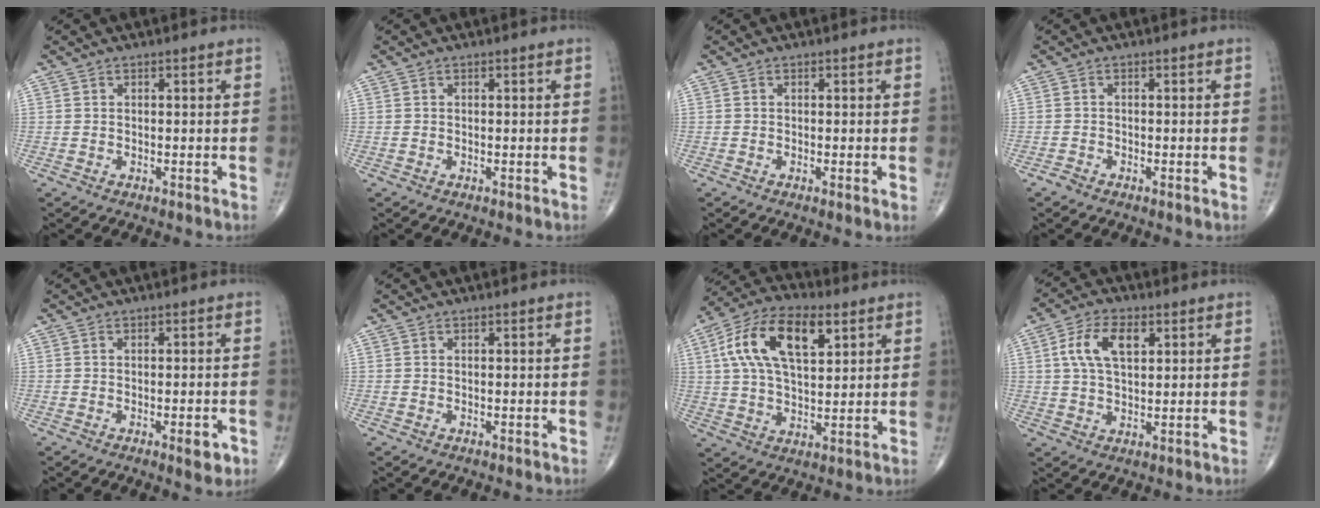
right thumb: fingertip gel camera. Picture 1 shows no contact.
{"total": 0.0}
{"total": 1.1, "force": [-0.2, 0.0, 1.1], "torque": [-0.023, -0.005, -0.005]}
{"total": 1.0, "force": [-0.8, 0.3, 0.5], "torque": [-0.012, -0.002, -0.020]}
{"total": 3.3, "force": [-1.4, 1.1, 2.8], "torque": [-0.031, -0.002, -0.016]}
{"total": 0.0}
{"total": 16.2, "force": [5.7, 8.1, 12.8], "torque": [-0.228, 0.007, 0.099]}
{"total": 8.7, "force": [2.7, 4.6, 6.9], "torque": [-0.127, 0.005, 0.049]}